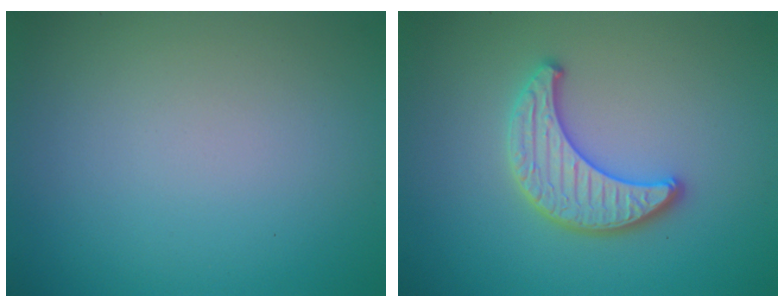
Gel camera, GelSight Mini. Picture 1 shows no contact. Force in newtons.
{"total": 3.5, "press": 3.4, "slide": 0.7}